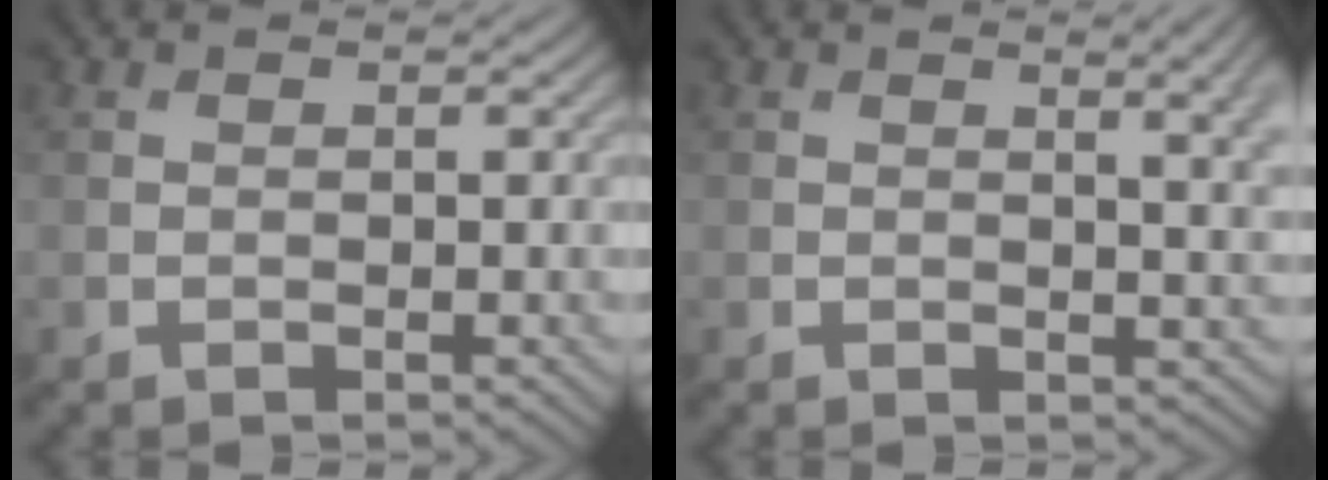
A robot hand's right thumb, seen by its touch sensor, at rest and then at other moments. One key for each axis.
{"total": 4.0, "fx": 1.5, "fy": 1.1, "fz": 3.5, "tx": -0.043, "ty": 0.006, "tz": 0.021}